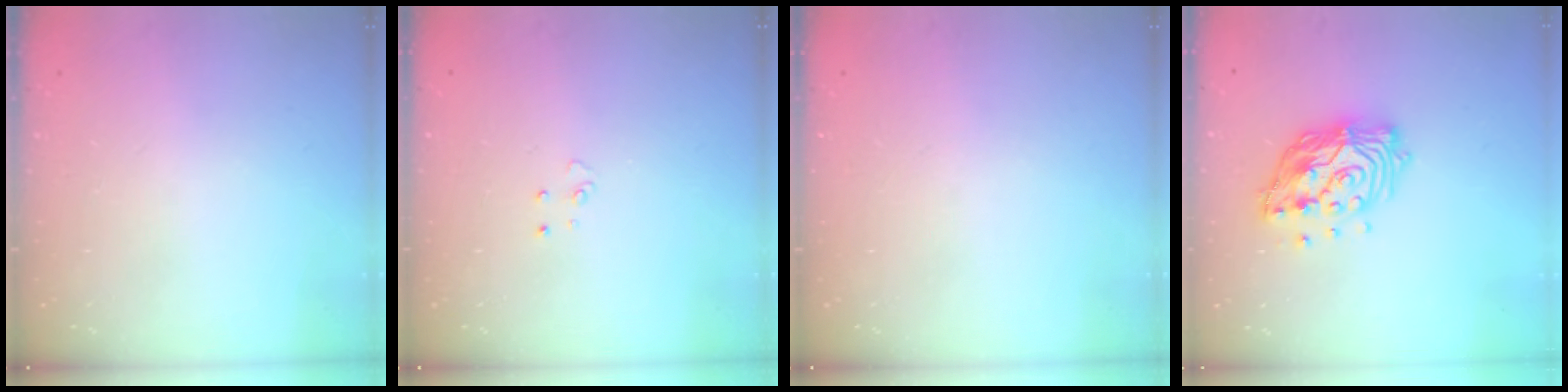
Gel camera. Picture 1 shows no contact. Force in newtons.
{"total": 2.9, "press": 2.9, "slide": 0.2}
{"total": 0.0}
{"total": 14.9, "press": 14.9, "slide": 1.3}